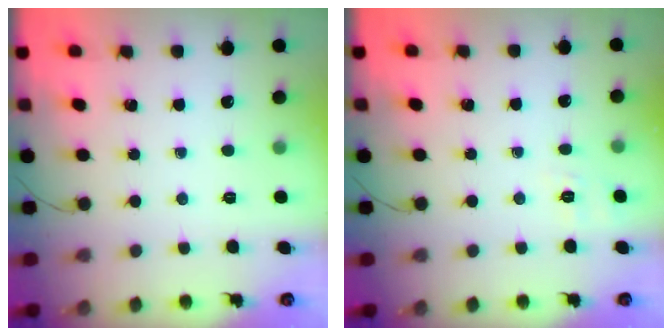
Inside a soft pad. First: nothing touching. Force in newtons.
{"total": 1.8, "press": 0.1, "slide": 1.8}